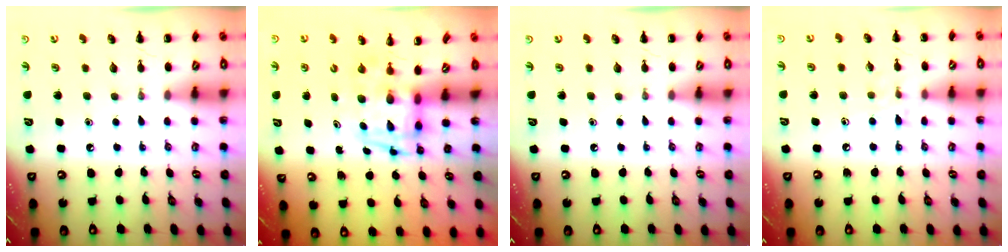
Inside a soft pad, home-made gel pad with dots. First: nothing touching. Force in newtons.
{"total": 3.5, "press": 3.5, "slide": 0.7}
{"total": 0.0}
{"total": 6.0, "press": 5.8, "slide": 1.6}